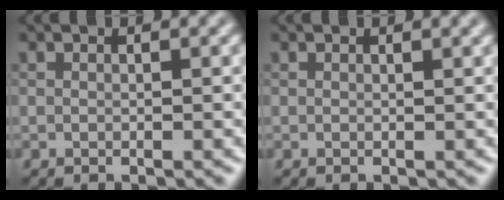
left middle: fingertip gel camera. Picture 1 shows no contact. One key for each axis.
{"total": 0.7, "fx": 0.6, "fy": 0.2, "fz": 0.4, "tx": -0.002, "ty": 0.003, "tz": 0.009}